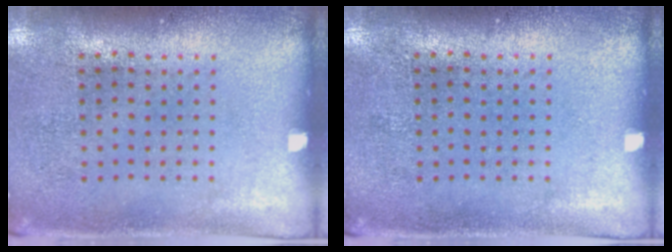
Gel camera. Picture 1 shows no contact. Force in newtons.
{"total": 0.0}